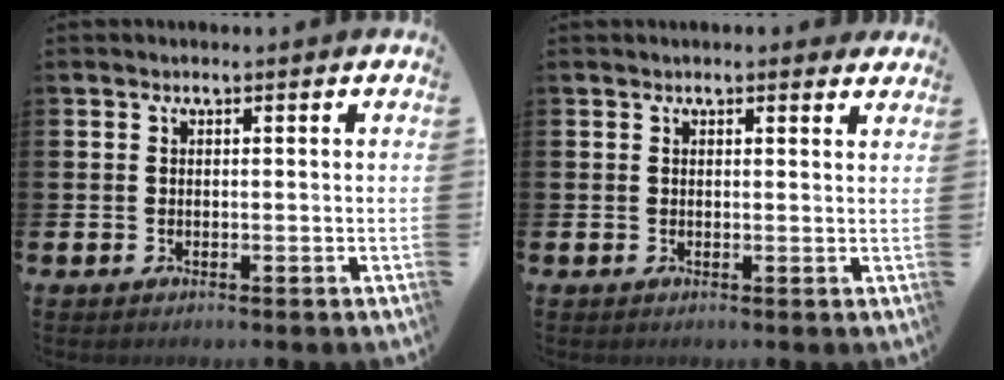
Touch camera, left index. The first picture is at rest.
{"total": 1.1, "force": [1.1, 0.2, 0.1], "torque": [-0.001, 0.001, 0.020]}